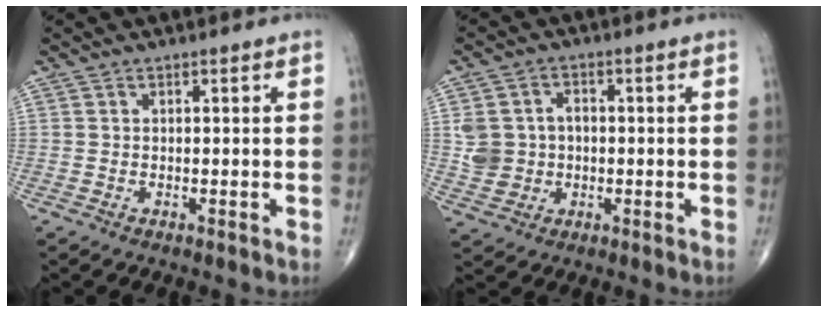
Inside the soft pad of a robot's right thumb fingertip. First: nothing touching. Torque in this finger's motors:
{"motor_torque": [0.12, 0.13, 0.16, 0.06, 0.04]}